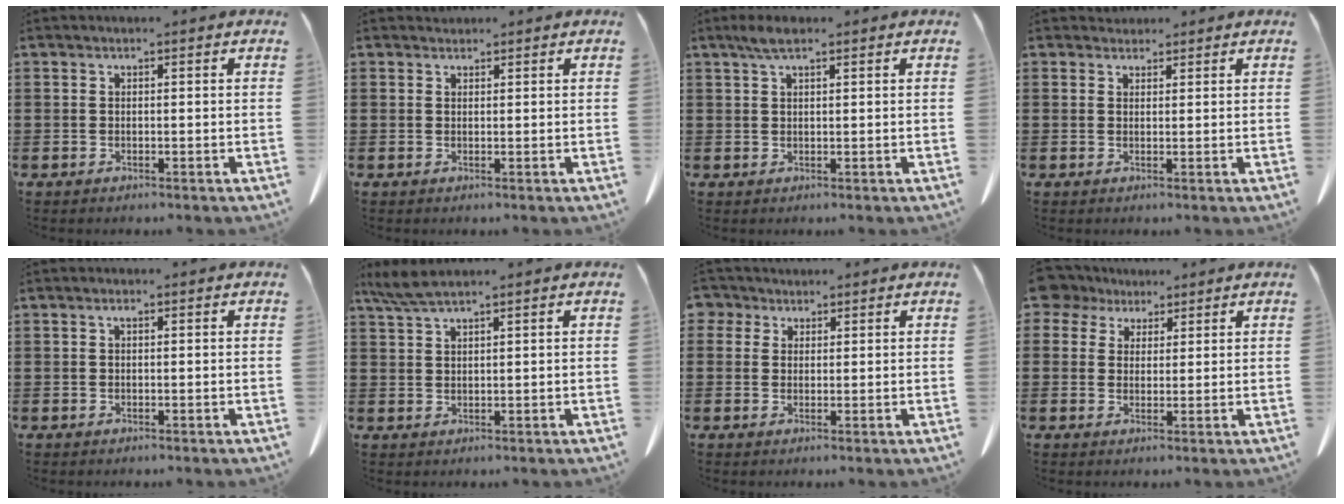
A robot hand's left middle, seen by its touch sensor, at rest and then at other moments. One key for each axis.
{"total": 1.0, "fx": 0.9, "fy": 0.5, "fz": -0.1, "tx": 0.000, "ty": 0.002, "tz": 0.018}
{"total": 2.6, "fx": 1.5, "fy": 0.7, "fz": 2.0, "tx": -0.042, "ty": 0.005, "tz": 0.026}
{"total": 1.7, "fx": 1.5, "fy": 0.9, "fz": 0.0, "tx": -0.004, "ty": 0.006, "tz": 0.030}
{"total": 0.6, "fx": 0.1, "fy": 0.2, "fz": 0.5, "tx": -0.013, "ty": 0.001, "tz": 0.002}
{"total": 3.3, "fx": 2.5, "fy": 0.3, "fz": 2.1, "tx": -0.047, "ty": 0.001, "tz": 0.048}
{"total": 2.7, "fx": 1.6, "fy": 2.1, "fz": 0.5, "tx": -0.014, "ty": 0.008, "tz": 0.028}
{"total": 5.0, "fx": 3.5, "fy": 3.3, "fz": 1.4, "tx": -0.039, "ty": 0.006, "tz": 0.064}